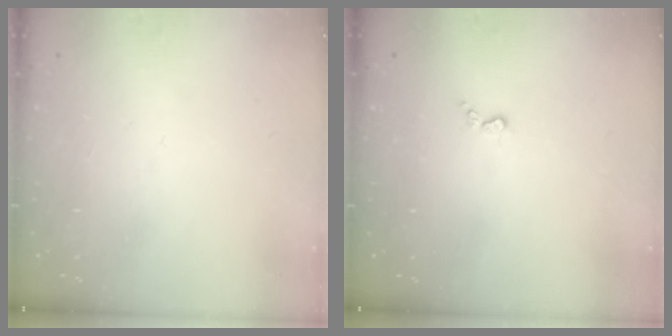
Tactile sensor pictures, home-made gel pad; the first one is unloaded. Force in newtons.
{"total": 3.0, "press": 2.9, "slide": 0.5}